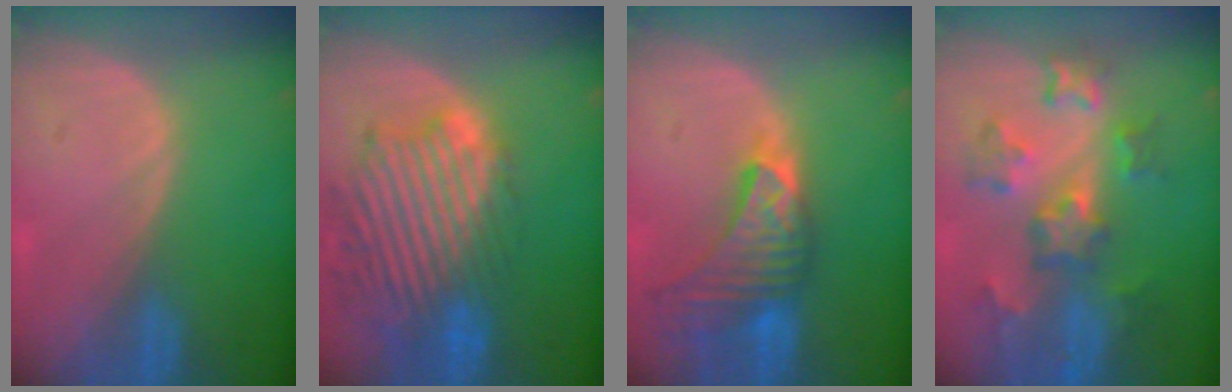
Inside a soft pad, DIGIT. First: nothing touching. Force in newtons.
{"total": 13.7, "press": 11.7, "slide": 7.2}
{"total": 8.9, "press": 8.3, "slide": 3.4}
{"total": 8.6, "press": 7.8, "slide": 3.8}